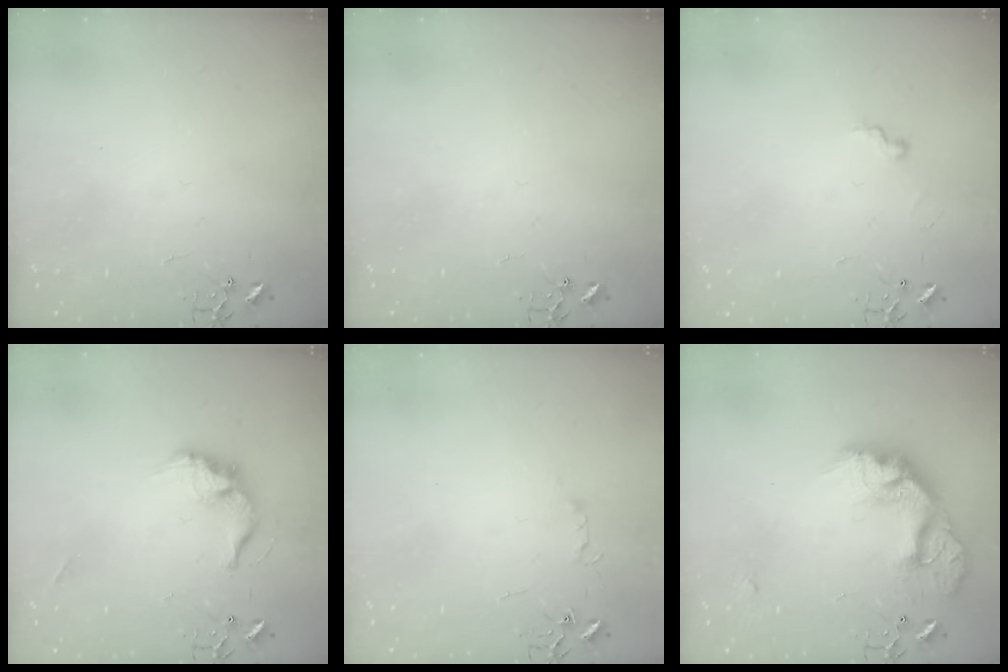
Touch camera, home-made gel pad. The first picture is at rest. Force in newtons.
{"total": 0.0}
{"total": 4.6, "press": 4.6, "slide": 0.5}
{"total": 13.0, "press": 13.0, "slide": 1.0}
{"total": 3.8, "press": 3.8, "slide": 0.5}
{"total": 20.8, "press": 20.8, "slide": 1.5}